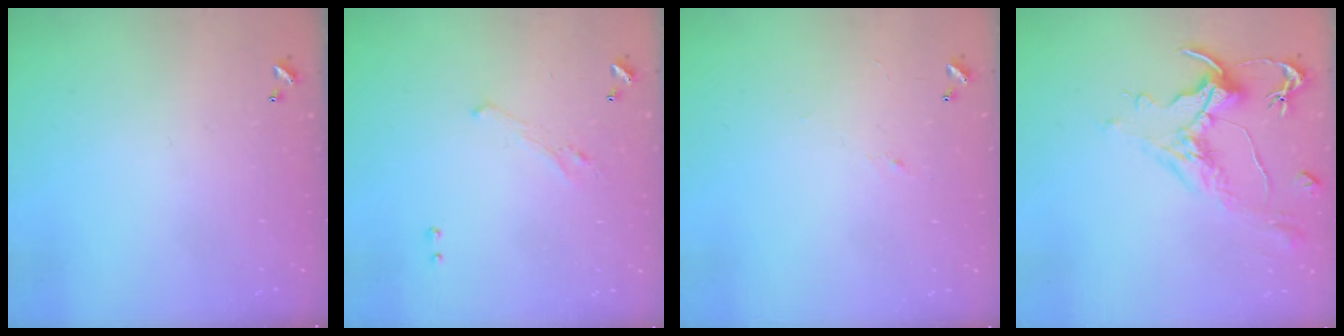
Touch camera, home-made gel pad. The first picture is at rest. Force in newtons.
{"total": 0.8, "press": 0.3, "slide": 0.7}
{"total": 1.2, "press": 1.1, "slide": 0.5}
{"total": 1.7, "press": 0.9, "slide": 1.5}